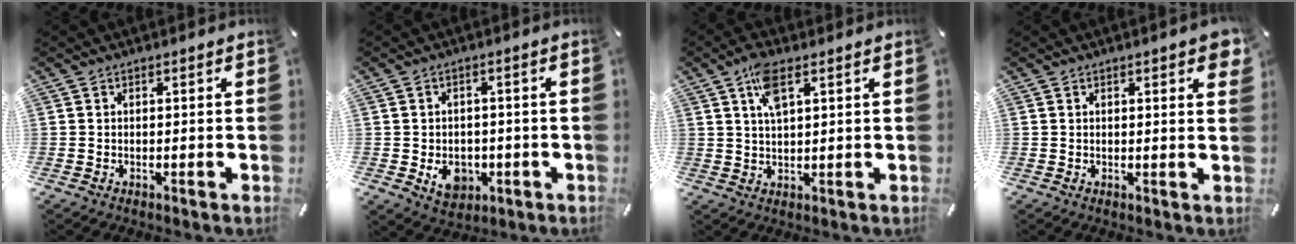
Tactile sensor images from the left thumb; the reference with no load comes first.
{"total": 6.6, "force": [-1.7, 5.4, 3.4], "torque": [-0.051, -0.001, -0.031]}
{"total": 6.1, "force": [3.0, 2.2, 4.8], "torque": [-0.104, 0.006, 0.053]}
{"total": 2.6, "force": [1.4, 0.7, 2.1], "torque": [-0.028, -0.003, 0.020]}